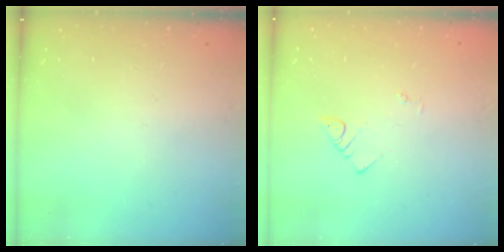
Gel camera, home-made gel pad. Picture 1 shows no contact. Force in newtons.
{"total": 2.1, "press": 2.1, "slide": 0.4}